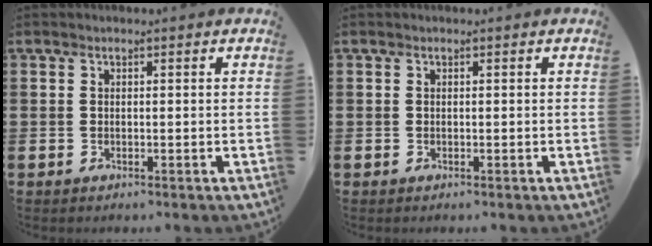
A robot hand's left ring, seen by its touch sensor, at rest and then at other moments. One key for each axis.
{"total": 0.0}